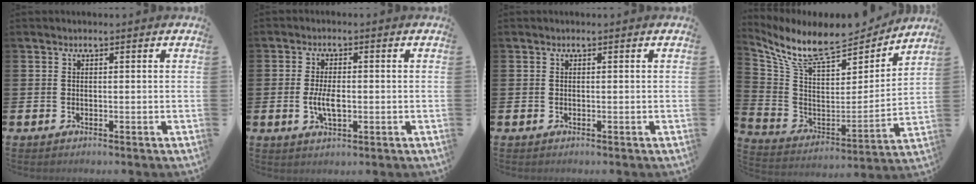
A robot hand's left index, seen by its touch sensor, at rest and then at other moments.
{"total": 4.1, "force": [-0.5, 1.9, 3.6], "torque": [-0.064, -0.002, -0.013]}
{"total": 0.0}
{"total": 10.3, "force": [8.9, 3.0, 4.3], "torque": [-0.131, -0.055, 0.155]}